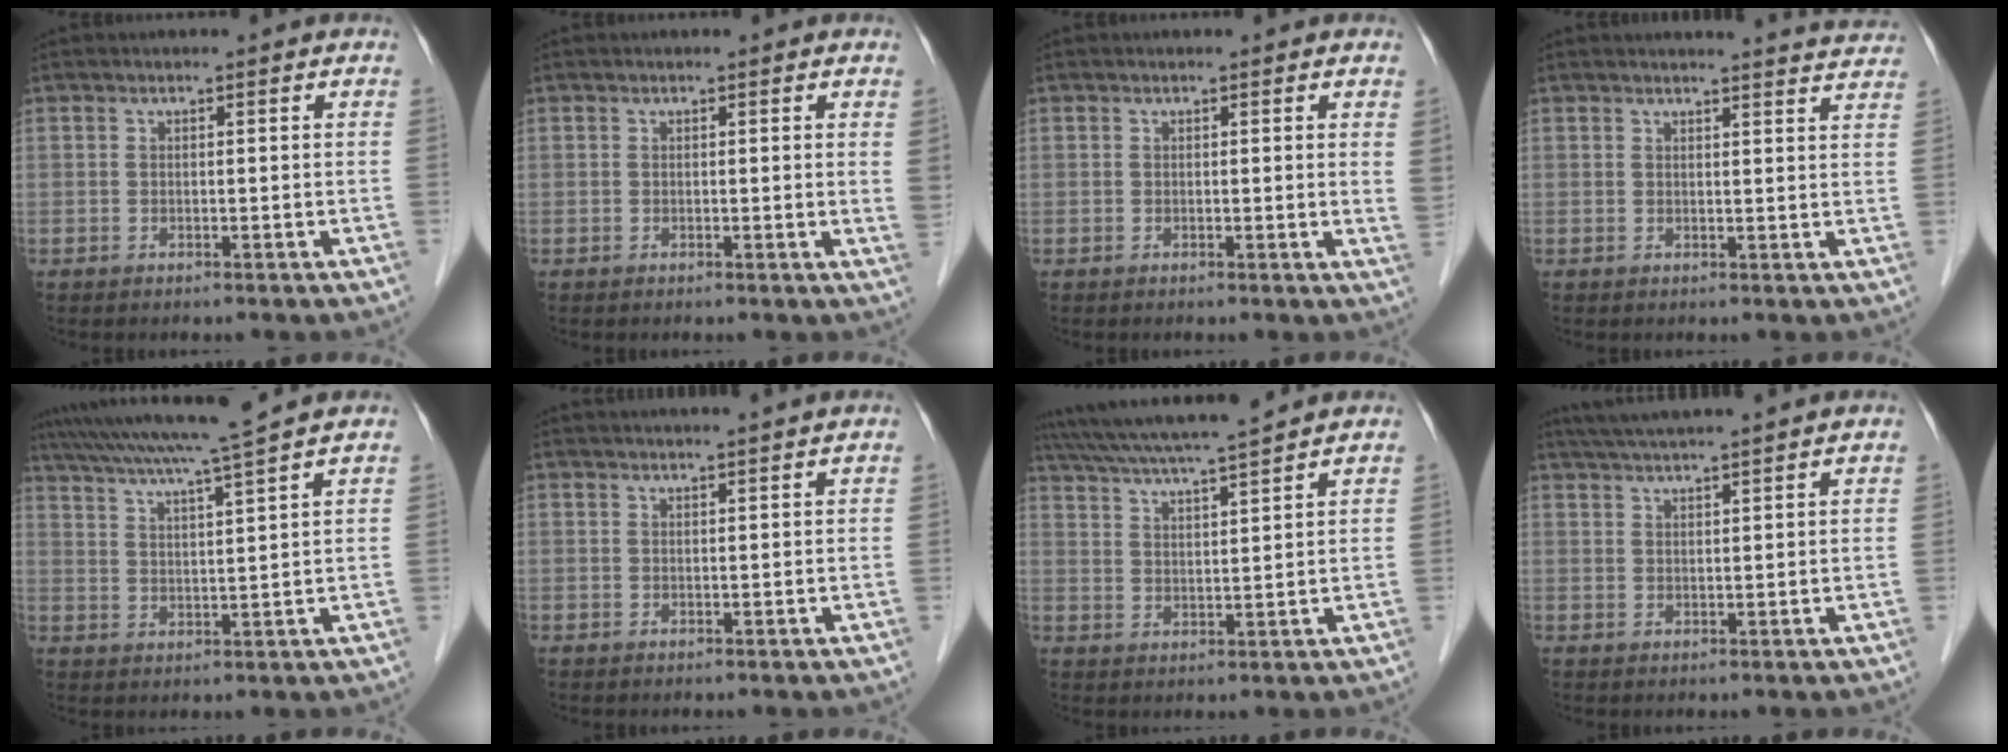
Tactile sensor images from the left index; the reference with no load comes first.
{"total": 1.2, "force": [0.5, 0.0, 1.1], "torque": [-0.015, -0.002, 0.001]}
{"total": 1.5, "force": [0.8, 0.0, 1.3], "torque": [-0.020, -0.003, 0.001]}
{"total": 9.2, "force": [9.1, 0.0, 1.4], "torque": [-0.008, -0.025, 0.083]}
{"total": 12.1, "force": [10.1, -1.8, 6.4], "torque": [-0.117, 0.009, 0.156]}
{"total": 6.9, "force": [6.3, -1.0, 2.5], "torque": [-0.026, 0.023, 0.071]}
{"total": 12.7, "force": [11.2, -0.5, 5.9], "torque": [-0.114, 0.026, 0.178]}
{"total": 9.1, "force": [8.1, -0.8, 4.2], "torque": [-0.073, 0.032, 0.119]}